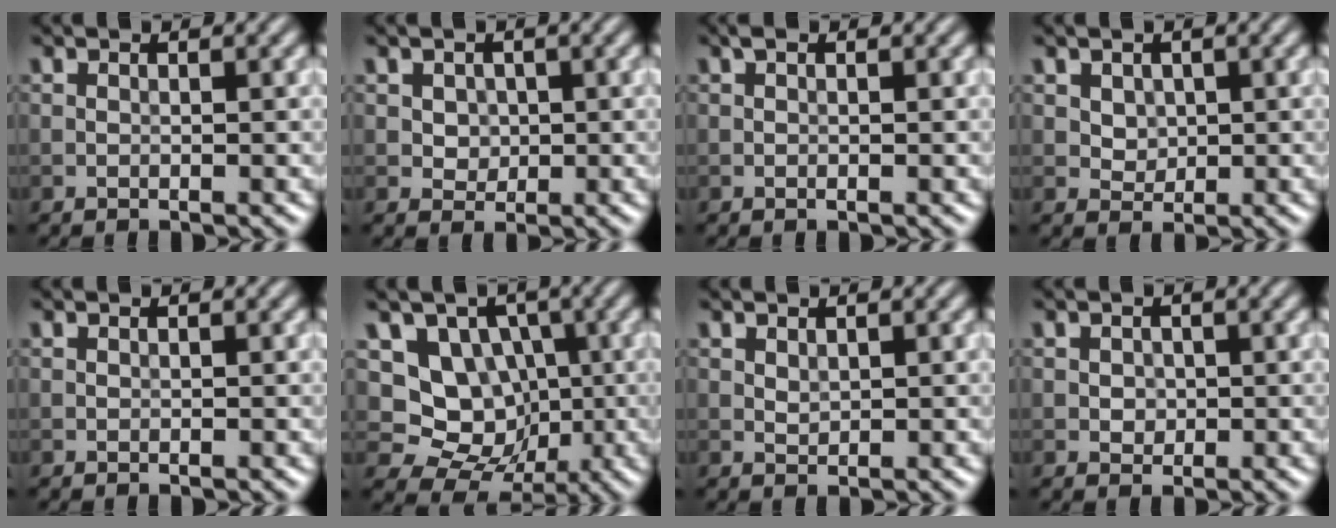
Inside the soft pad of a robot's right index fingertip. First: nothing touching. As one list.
[{"total": 1.9, "force": [0.4, 1.6, 0.8], "torque": [-0.017, -0.001, 0.015]}, {"total": 0.7, "force": [0.2, 0.3, 0.6], "torque": [-0.011, 0.002, 0.002]}, {"total": 2.1, "force": [0.8, 1.6, 1.0], "torque": [-0.021, -0.003, 0.027]}, {"total": 0.0}, {"total": 7.7, "force": [0.8, 6.8, 3.6], "torque": [-0.040, -0.009, -0.006]}, {"total": 0.8, "force": [0.4, 0.5, 0.4], "torque": [-0.011, -0.003, 0.011]}, {"total": 1.2, "force": [0.1, 1.1, 0.5], "torque": [-0.008, -0.003, 0.001]}]